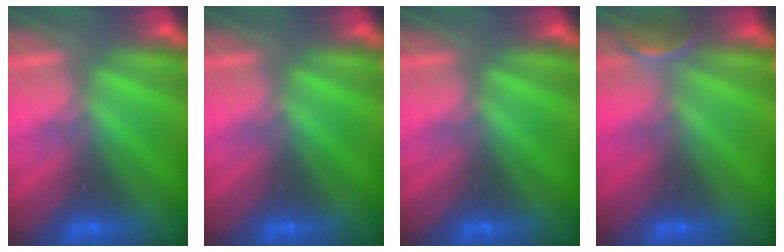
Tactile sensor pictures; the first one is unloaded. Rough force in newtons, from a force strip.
{"total": 0.0}
{"total": 0.0}
{"total": 2.5}